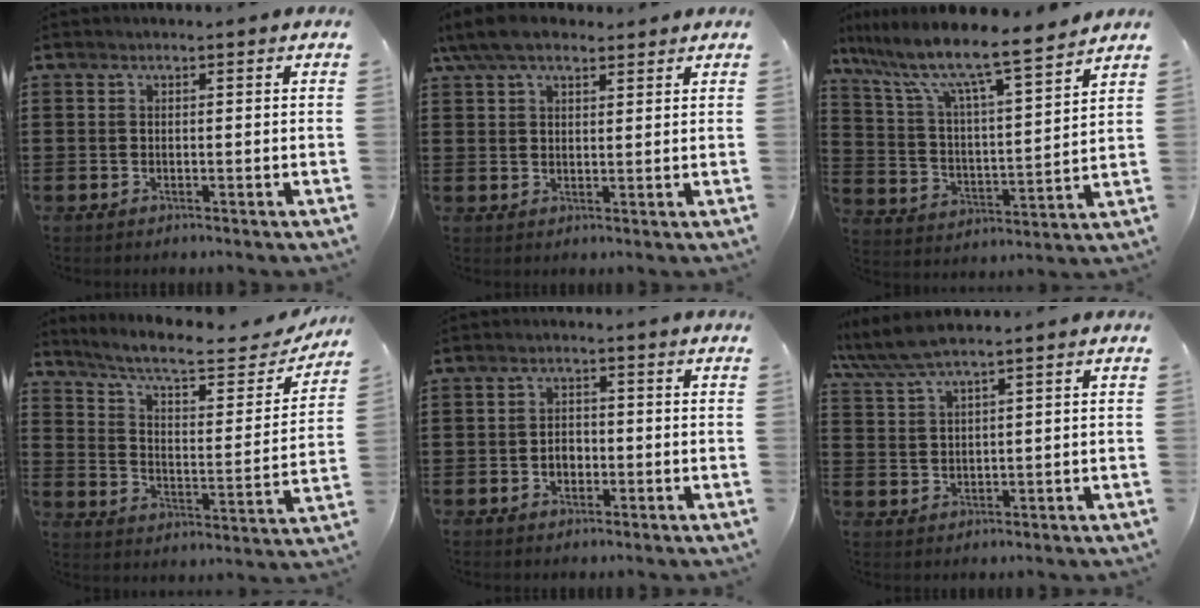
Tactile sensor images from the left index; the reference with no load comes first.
{"total": 6.5, "force": [5.0, 2.2, 3.6], "torque": [-0.082, 0.001, 0.094]}
{"total": 8.9, "force": [7.6, 0.5, 4.7], "torque": [-0.123, -0.056, 0.121]}
{"total": 8.2, "force": [6.7, 1.2, 4.6], "torque": [-0.108, -0.042, 0.107]}
{"total": 2.4, "force": [-0.8, 1.7, 1.5], "torque": [-0.024, -0.002, -0.020]}
{"total": 4.4, "force": [3.6, 0.2, 2.5], "torque": [-0.059, -0.005, 0.063]}